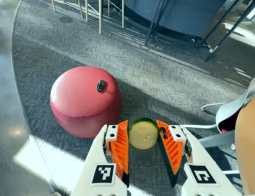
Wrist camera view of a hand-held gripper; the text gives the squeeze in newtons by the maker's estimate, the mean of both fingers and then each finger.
{"total": 10.2, "left": 10.5, "right": 10.0}